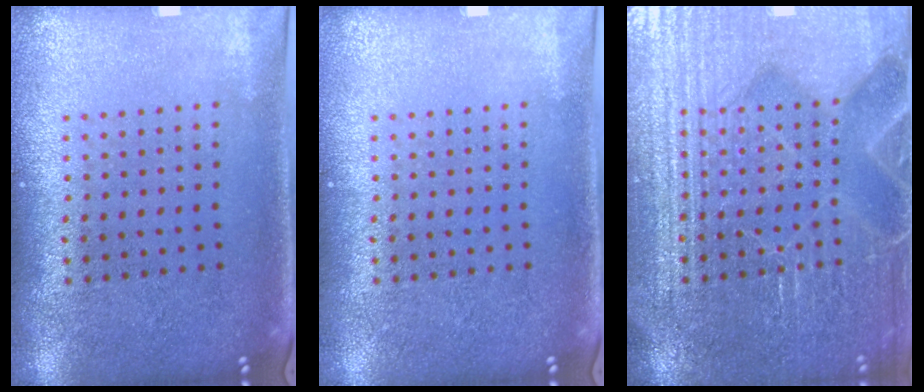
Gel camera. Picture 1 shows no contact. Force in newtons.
{"total": 0.0}
{"total": 7.1, "press": 7.0, "slide": 1.1}